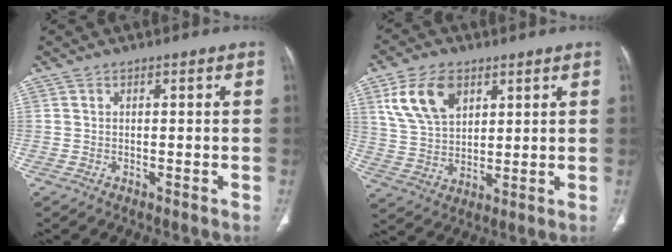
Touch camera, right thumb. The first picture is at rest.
{"total": 11.5, "force": [5.4, 7.2, 7.3], "torque": [-0.122, -0.014, 0.111]}